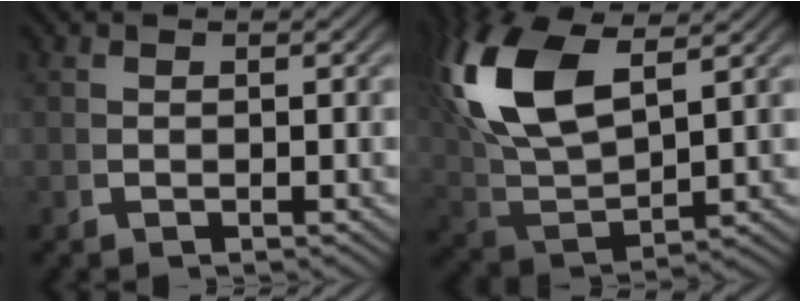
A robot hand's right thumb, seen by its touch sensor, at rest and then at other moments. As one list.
[{"total": 10.4, "force": [2.9, 5.8, 8.1], "torque": [-0.206, -0.013, 0.066]}]